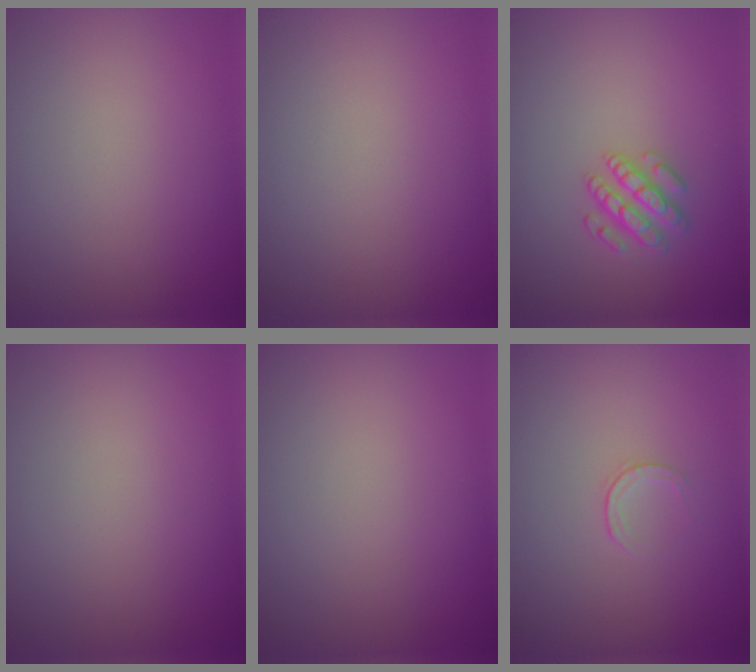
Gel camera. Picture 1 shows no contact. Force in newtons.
{"total": 0.0}
{"total": 2.5, "press": 2.5, "slide": 0.4}
{"total": 0.0}
{"total": 0.0}
{"total": 0.7, "press": 0.5, "slide": 0.5}